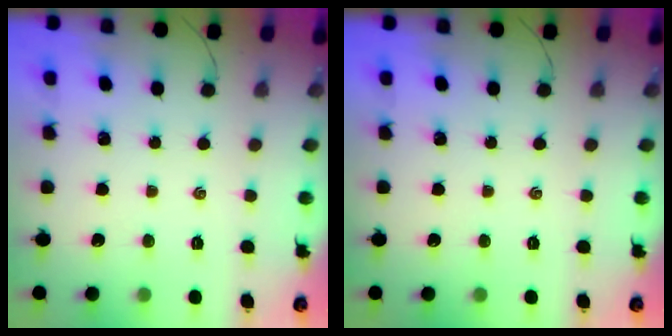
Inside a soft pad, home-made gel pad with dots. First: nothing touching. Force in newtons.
{"total": 0.0}